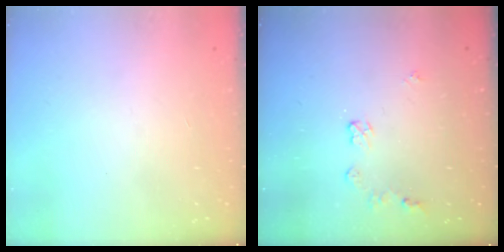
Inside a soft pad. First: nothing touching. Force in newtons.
{"total": 5.0, "press": 4.9, "slide": 0.2}